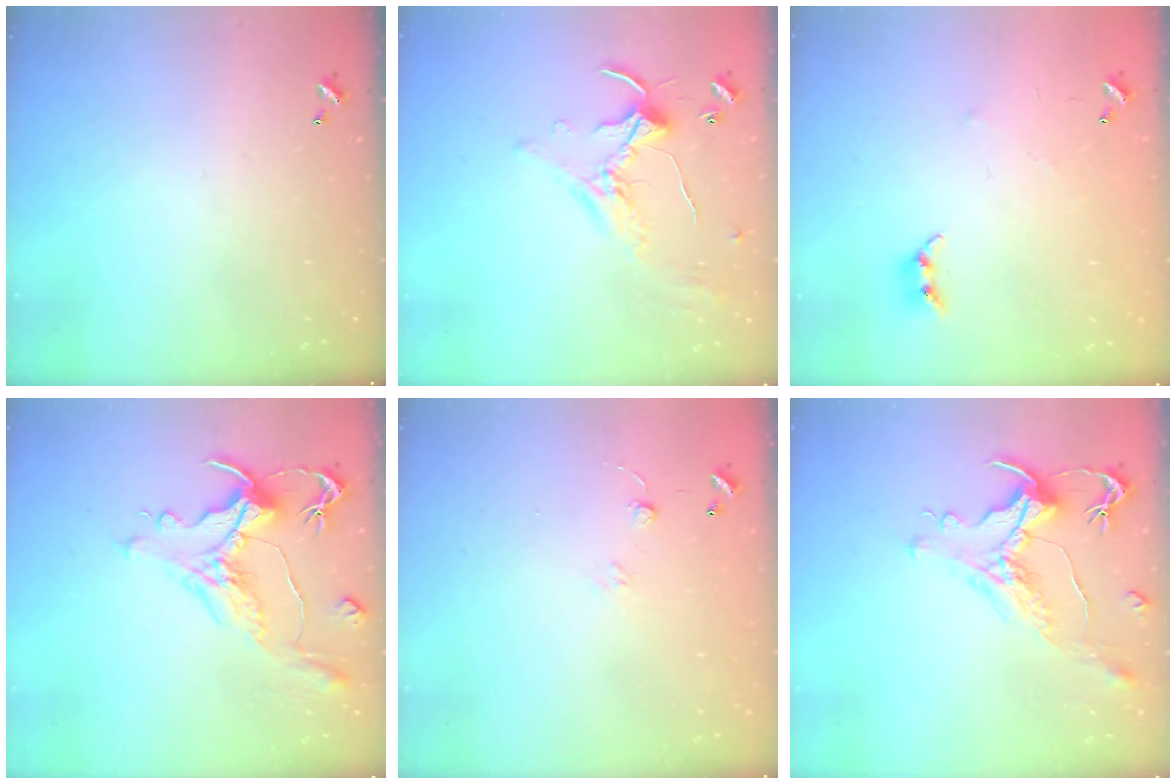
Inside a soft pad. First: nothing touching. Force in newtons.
{"total": 1.0, "press": 0.5, "slide": 0.8}
{"total": 5.1, "press": 5.1, "slide": 0.5}
{"total": 1.7, "press": 0.9, "slide": 1.4}
{"total": 6.2, "press": 6.2, "slide": 0.6}
{"total": 1.7, "press": 1.1, "slide": 1.3}